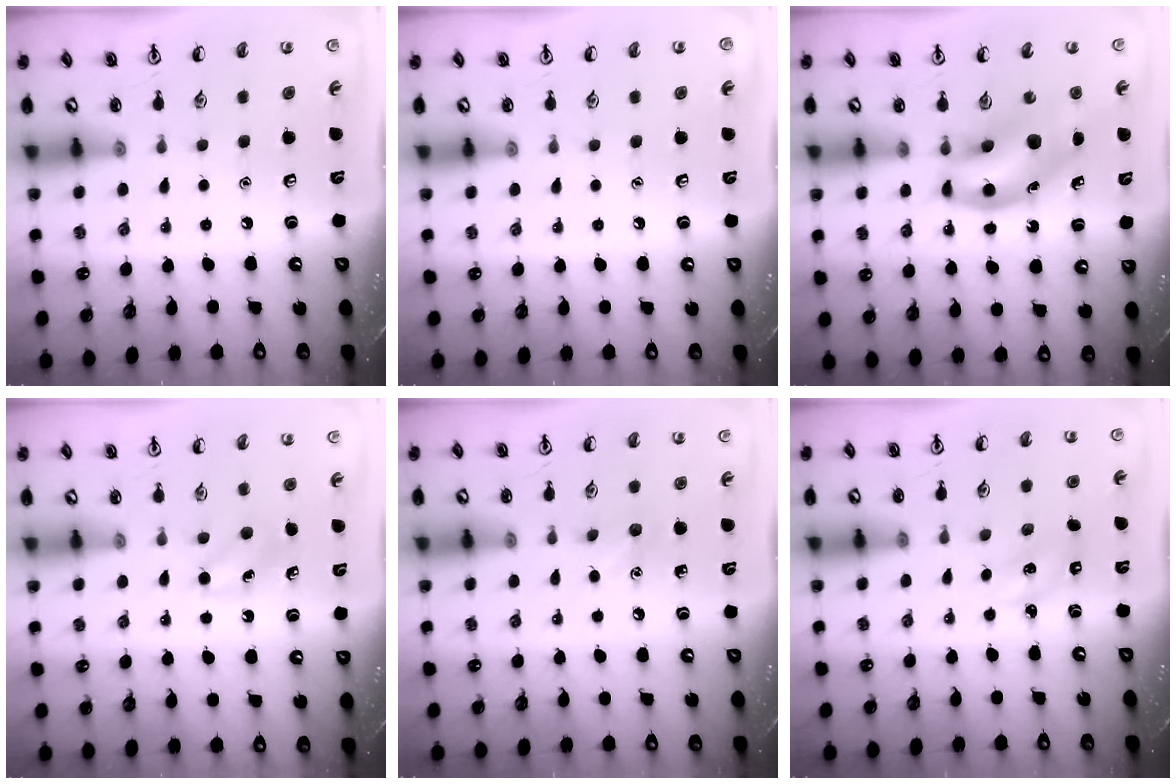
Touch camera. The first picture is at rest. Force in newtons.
{"total": 0.0}
{"total": 11.0, "press": 10.6, "slide": 2.9}
{"total": 3.3, "press": 3.2, "slide": 1.0}
{"total": 5.0, "press": 4.7, "slide": 1.6}
{"total": 1.4, "press": 1.3, "slide": 0.5}